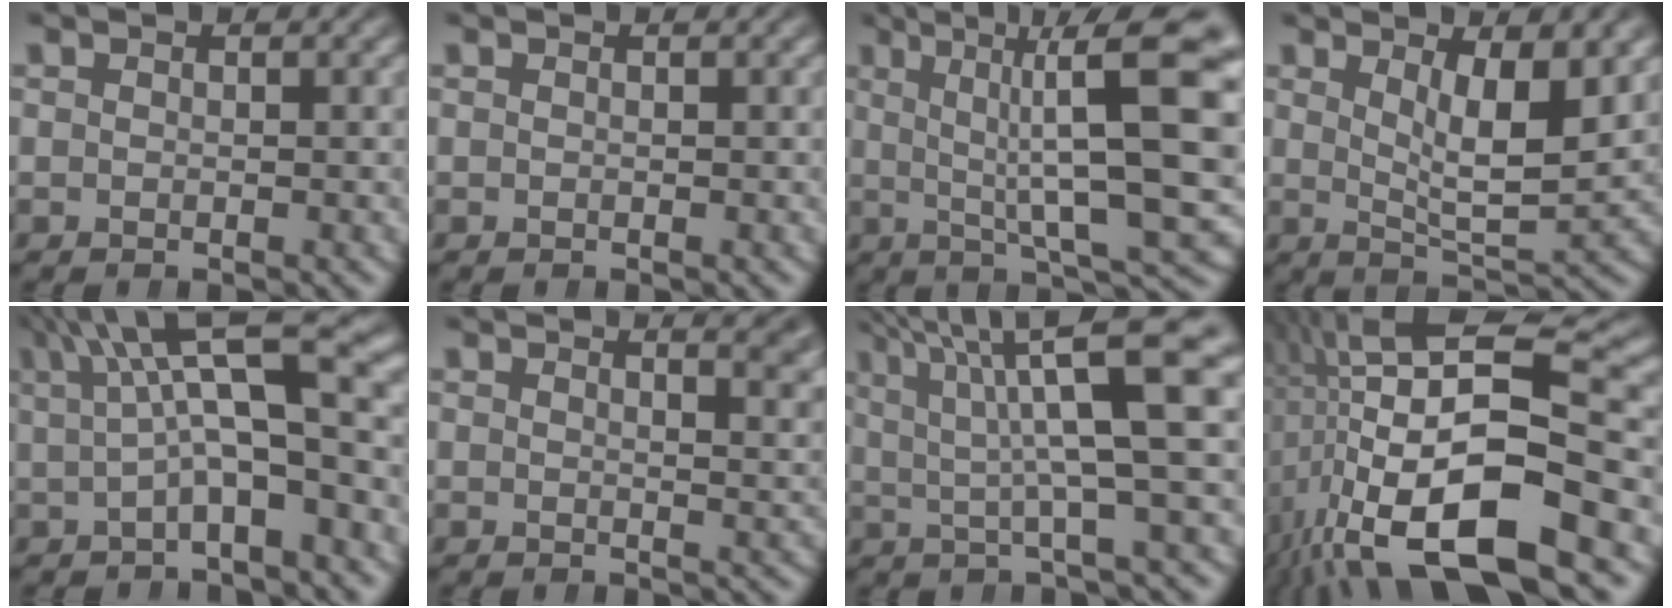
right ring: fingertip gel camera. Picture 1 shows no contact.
{"total": 0.0}
{"total": 12.2, "force": [3.0, 2.9, 11.5], "torque": [-0.114, 0.011, 0.045]}
{"total": 5.3, "force": [1.7, 1.1, 4.8], "torque": [-0.069, -0.022, 0.038]}
{"total": 7.3, "force": [2.0, 2.2, 6.6], "torque": [-0.084, 0.022, 0.029]}
{"total": 4.3, "force": [2.8, 0.9, 3.0], "torque": [-0.012, 0.005, 0.037]}
{"total": 8.5, "force": [3.4, 1.7, 7.7], "torque": [-0.088, 0.023, 0.049]}
{"total": 15.3, "force": [0.6, 7.0, 13.6], "torque": [-0.244, -0.020, 0.029]}